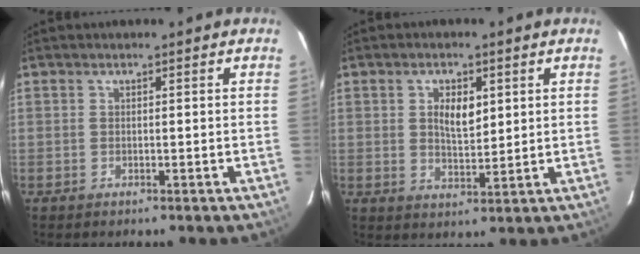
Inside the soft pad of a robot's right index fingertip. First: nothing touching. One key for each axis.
{"total": 5.4, "fx": 1.5, "fy": 2.8, "fz": 4.4, "tx": -0.074, "ty": 0.002, "tz": 0.030}